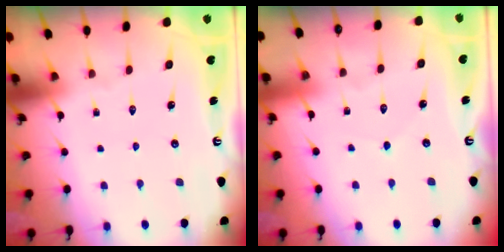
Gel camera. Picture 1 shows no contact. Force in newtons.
{"total": 2.5, "press": 2.5, "slide": 0.2}